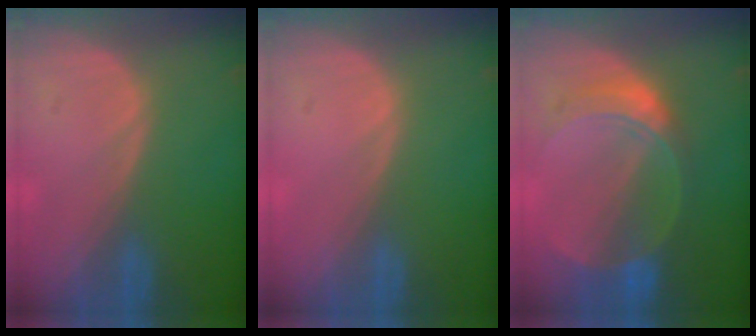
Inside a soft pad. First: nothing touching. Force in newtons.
{"total": 0.0}
{"total": 7.6, "press": 6.8, "slide": 3.4}